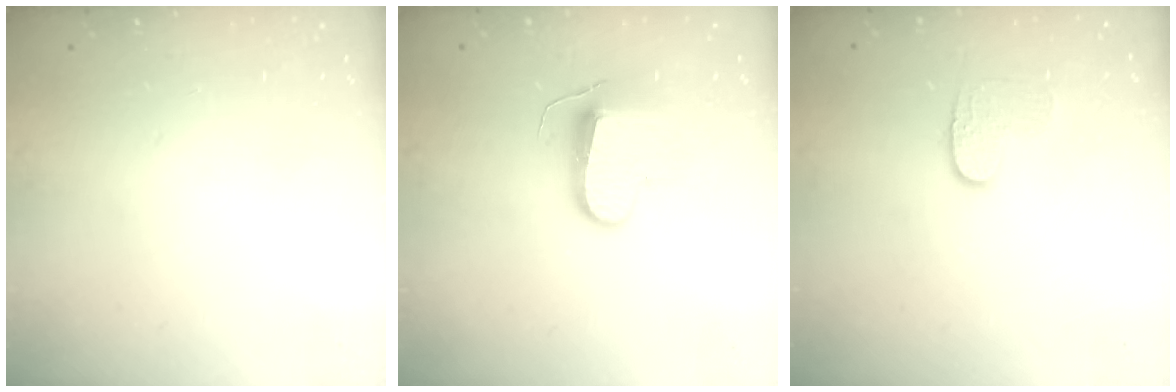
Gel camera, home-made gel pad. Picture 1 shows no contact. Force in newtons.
{"total": 10.2, "press": 10.2, "slide": 0.3}
{"total": 5.7, "press": 5.7, "slide": 0.3}